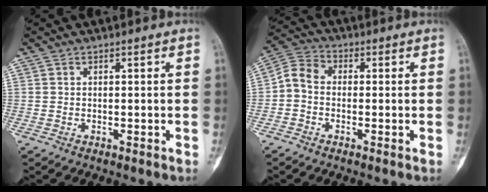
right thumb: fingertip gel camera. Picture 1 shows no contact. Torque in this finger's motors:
{"motor_torque": [0.88, 0.74, 0.32, -0.37, -0.01]}